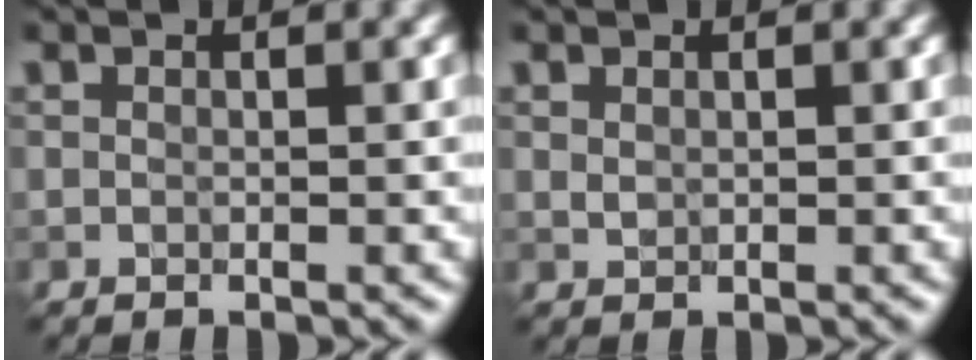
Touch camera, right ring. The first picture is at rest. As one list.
[{"total": 0.5, "force": [0.3, 0.4, 0.3], "torque": [-0.010, 0.000, 0.009]}]